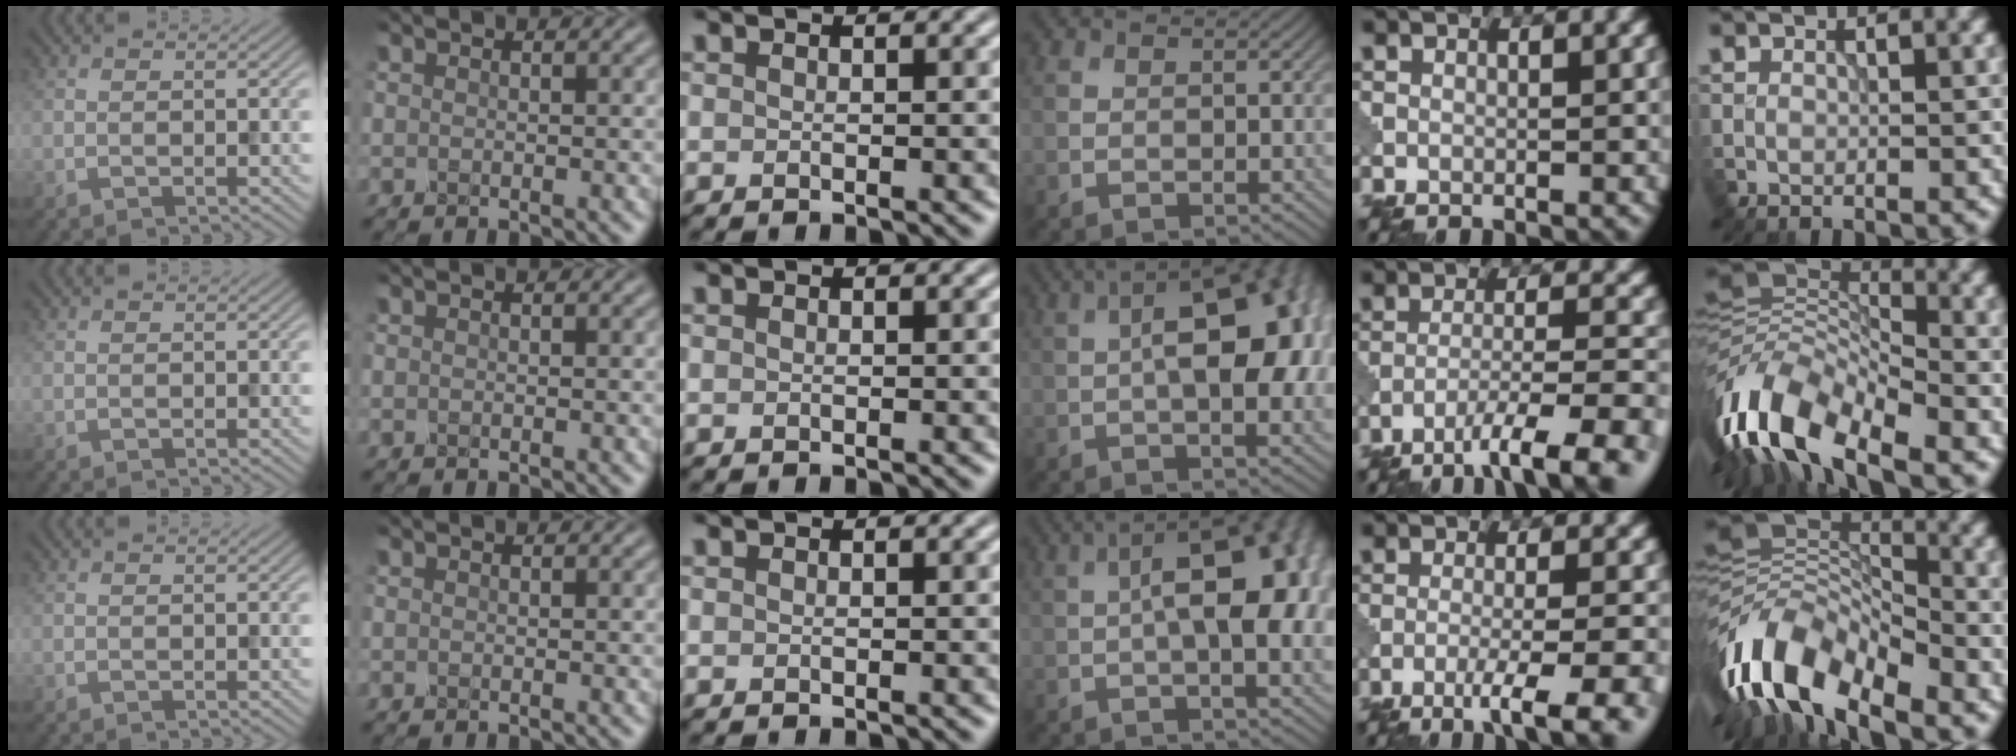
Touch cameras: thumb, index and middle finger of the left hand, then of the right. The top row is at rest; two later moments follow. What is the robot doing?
{"motion": "shake", "object": "salt shaker"}